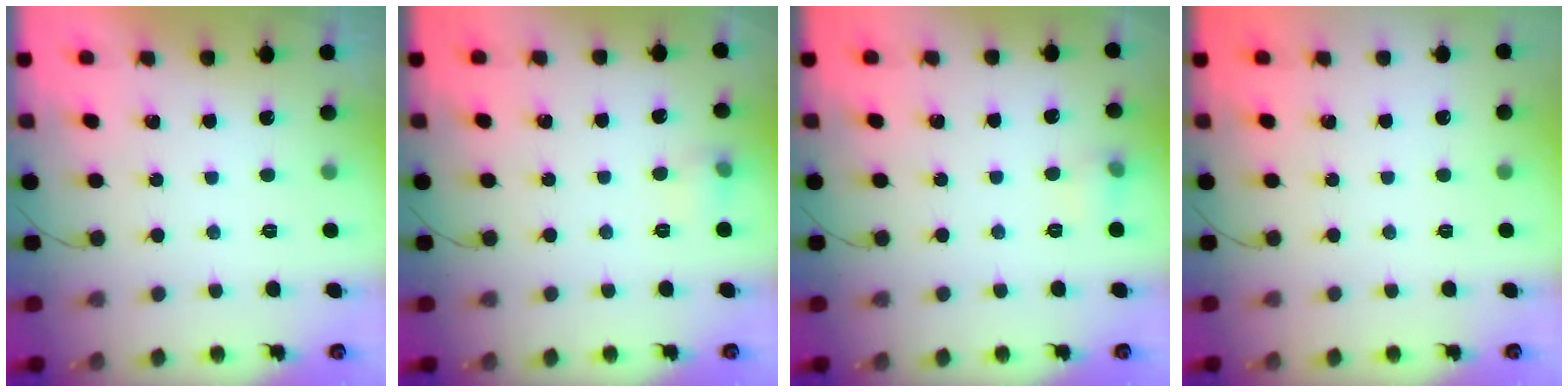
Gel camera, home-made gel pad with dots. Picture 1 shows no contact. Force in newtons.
{"total": 5.9, "press": 5.8, "slide": 1.3}
{"total": 5.6, "press": 5.3, "slide": 1.8}
{"total": 0.0}